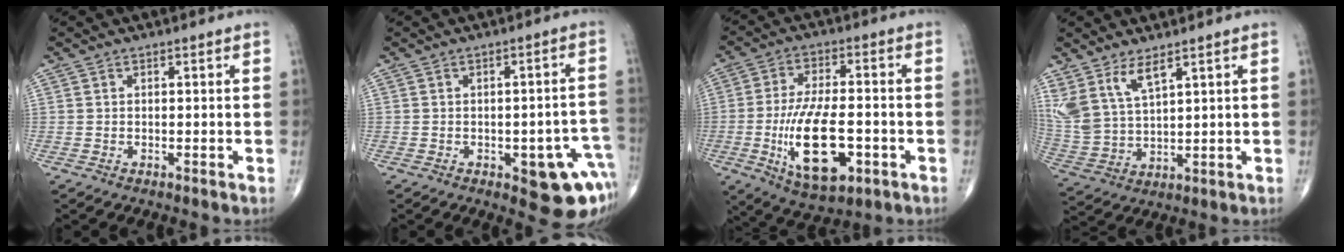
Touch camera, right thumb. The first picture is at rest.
{"total": 11.2, "force": [-4.4, 4.6, 9.2], "torque": [-0.072, 0.025, -0.043]}
{"total": 16.0, "force": [-4.3, 6.9, 13.8], "torque": [-0.244, 0.007, -0.062]}
{"total": 9.9, "force": [6.1, 4.0, 6.6], "torque": [-0.141, -0.026, 0.141]}